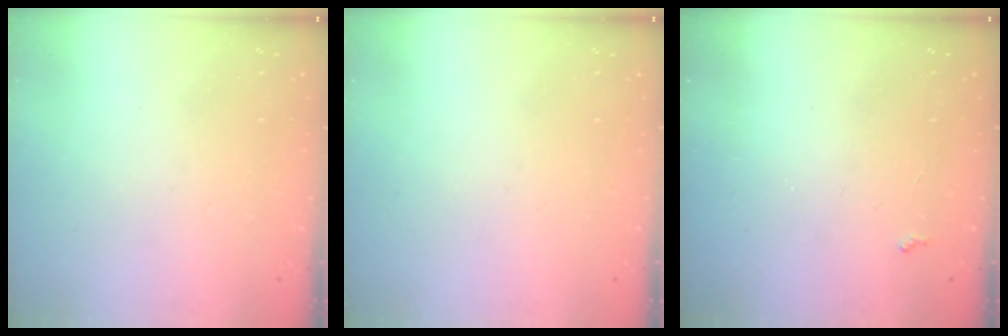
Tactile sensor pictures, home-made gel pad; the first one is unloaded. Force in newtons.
{"total": 0.0}
{"total": 2.7, "press": 2.6, "slide": 0.4}